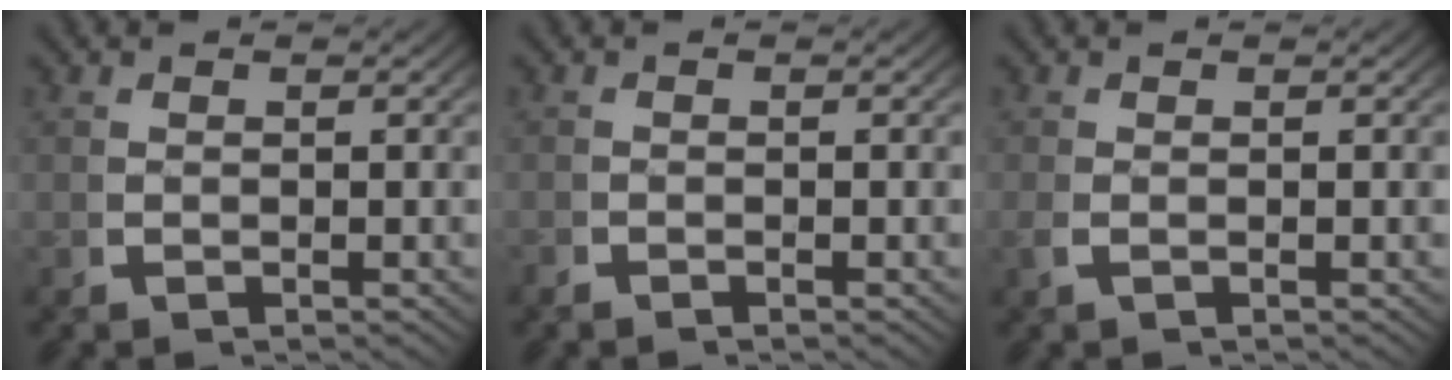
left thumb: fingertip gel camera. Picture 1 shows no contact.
{"total": 0.5, "force": [-0.5, 0.0, -0.1], "torque": [0.006, -0.004, -0.012]}
{"total": 0.6, "force": [-0.1, 0.2, 0.6], "torque": [-0.021, -0.002, 0.001]}